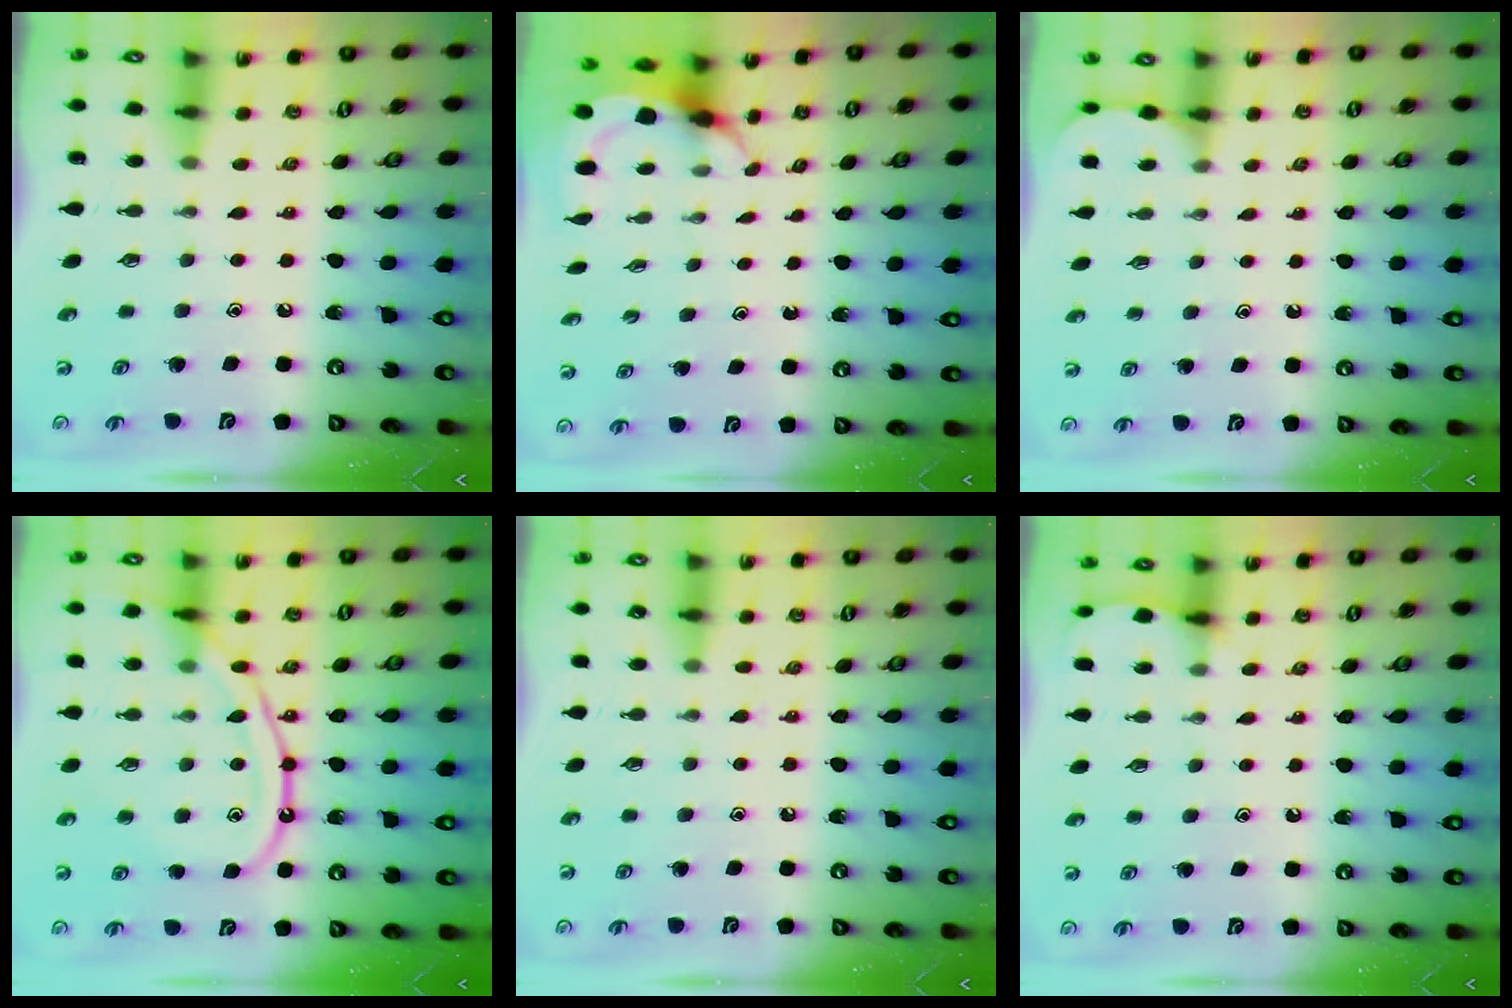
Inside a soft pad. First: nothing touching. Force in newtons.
{"total": 5.3, "press": 5.3, "slide": 0.4}
{"total": 1.4, "press": 1.4, "slide": 0.0}
{"total": 12.4, "press": 12.4, "slide": 1.2}
{"total": 4.5, "press": 4.4, "slide": 0.7}
{"total": 3.9, "press": 3.9, "slide": 0.5}